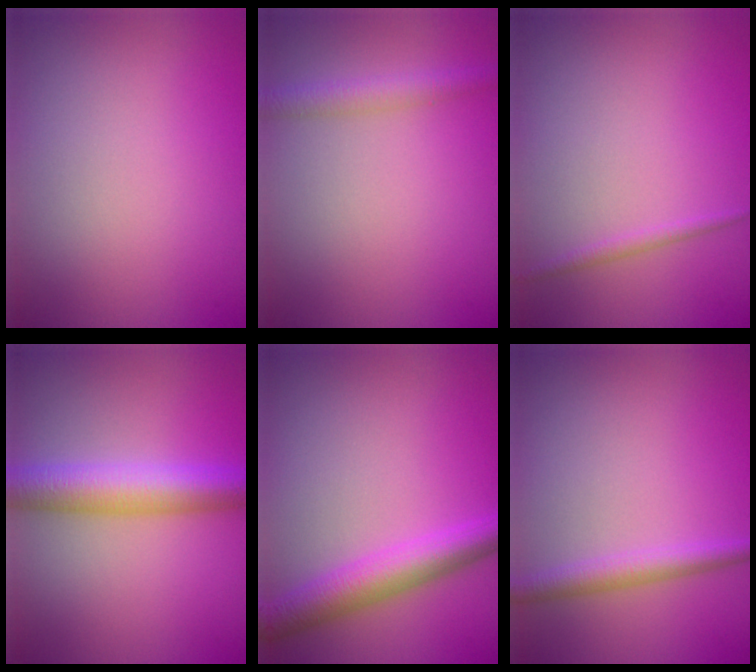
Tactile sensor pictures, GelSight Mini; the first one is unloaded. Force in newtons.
{"total": 2.4, "press": 2.4, "slide": 0.2}
{"total": 0.9, "press": 0.9, "slide": 0.0}
{"total": 6.0, "press": 6.0, "slide": 0.1}
{"total": 4.8, "press": 4.8, "slide": 0.0}
{"total": 2.5, "press": 2.5, "slide": 0.0}